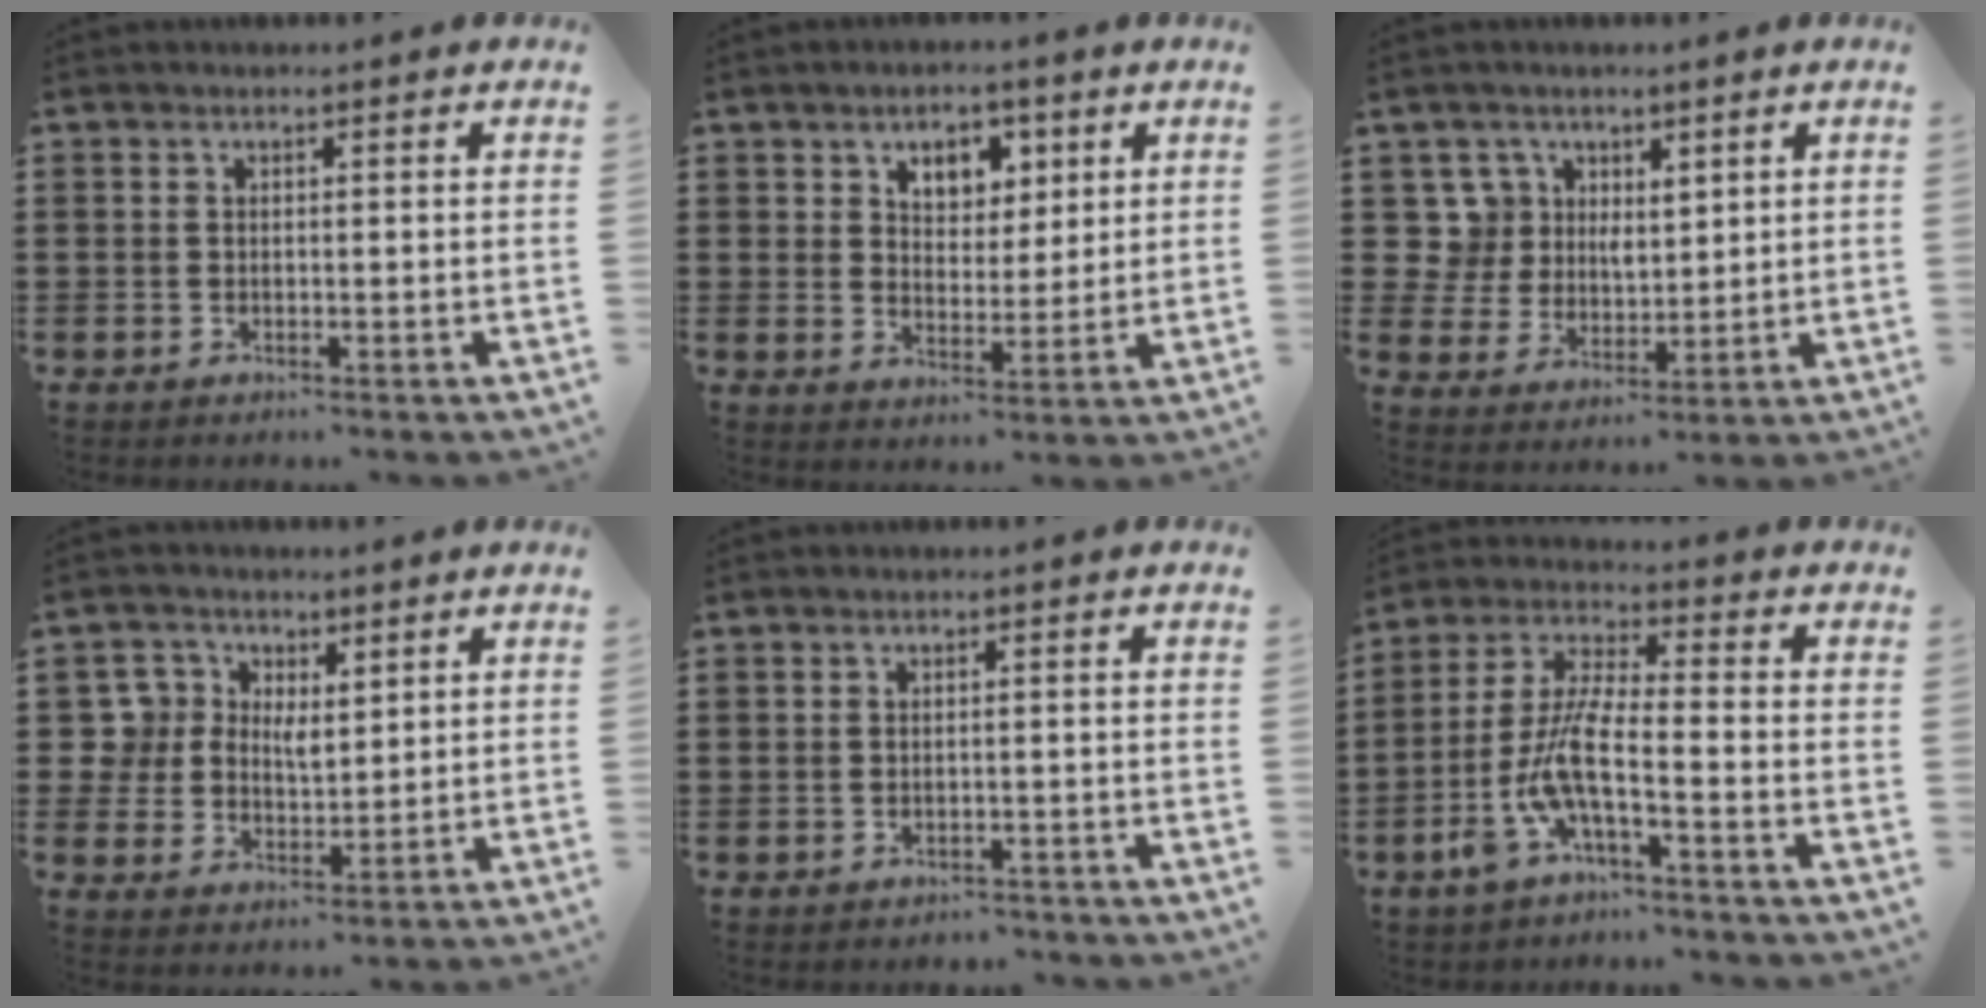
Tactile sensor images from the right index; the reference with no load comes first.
{"total": 5.0, "force": [2.8, 3.5, 2.1], "torque": [-0.042, 0.007, 0.047]}
{"total": 6.5, "force": [3.5, 5.3, 1.2], "torque": [-0.058, 0.013, 0.069]}
{"total": 5.4, "force": [2.9, 4.4, 1.1], "torque": [-0.049, 0.011, 0.054]}
{"total": 0.9, "force": [-0.7, 0.5, -0.1], "torque": [-0.002, 0.002, -0.016]}
{"total": 8.1, "force": [-3.7, 1.5, 7.1], "torque": [-0.170, -0.020, -0.075]}